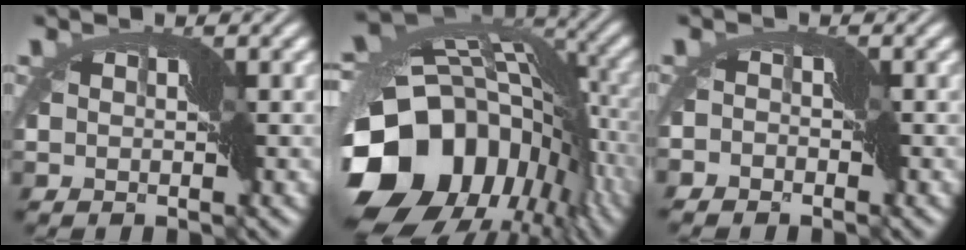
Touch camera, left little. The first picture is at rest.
{"total": 18.7, "force": [-7.0, 13.2, 11.3], "torque": [-0.245, -0.003, -0.118]}
{"total": 3.6, "force": [-3.1, 1.7, 0.3], "torque": [0.005, -0.001, -0.053]}